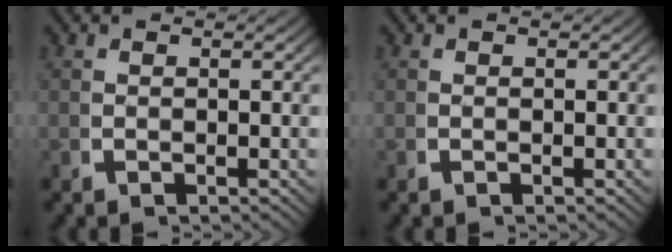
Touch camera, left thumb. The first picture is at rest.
{"total": 0.0}